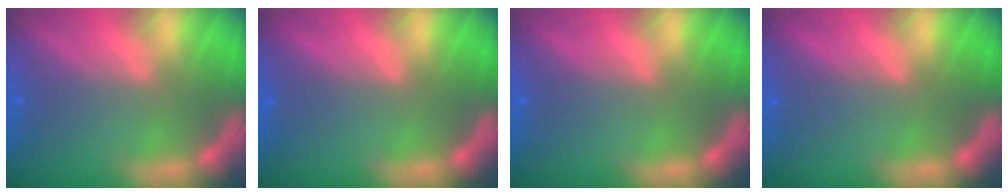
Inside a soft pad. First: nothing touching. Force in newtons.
{"total": 0.0}
{"total": 0.0}
{"total": 0.0}